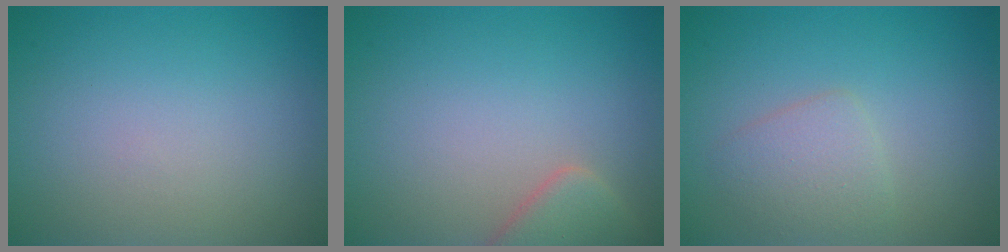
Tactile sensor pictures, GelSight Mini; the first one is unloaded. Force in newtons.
{"total": 3.0, "press": 3.0, "slide": 0.3}
{"total": 2.2, "press": 2.2, "slide": 0.1}